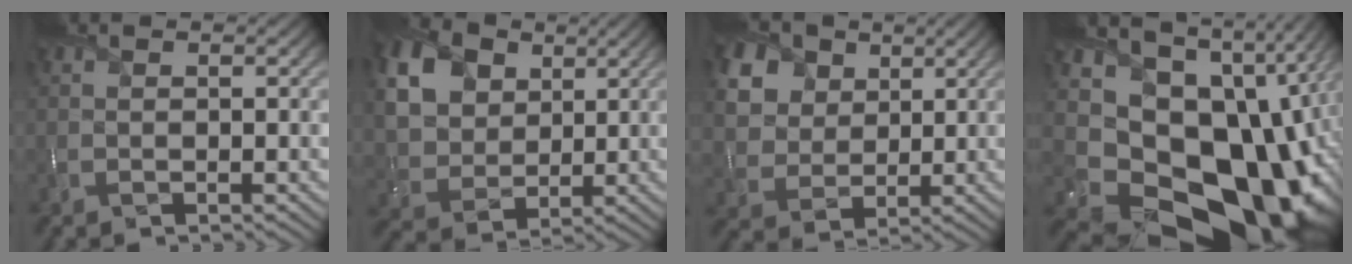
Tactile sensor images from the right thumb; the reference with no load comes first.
{"total": 13.3, "force": [5.1, 9.9, 7.3], "torque": [-0.196, 0.017, 0.104]}
{"total": 12.2, "force": [6.0, 8.9, 5.8], "torque": [-0.173, 0.014, 0.116]}
{"total": 20.5, "force": [-2.8, 15.6, 13.0], "torque": [-0.250, -0.067, 0.002]}